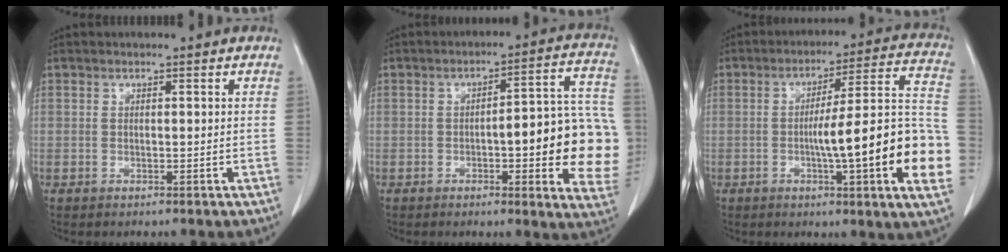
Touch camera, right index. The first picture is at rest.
{"total": 16.8, "force": [-2.3, 3.5, 16.2], "torque": [-0.136, 0.029, -0.023]}
{"total": 20.0, "force": [-4.1, 0.7, 19.6], "torque": [-0.198, 0.019, -0.053]}